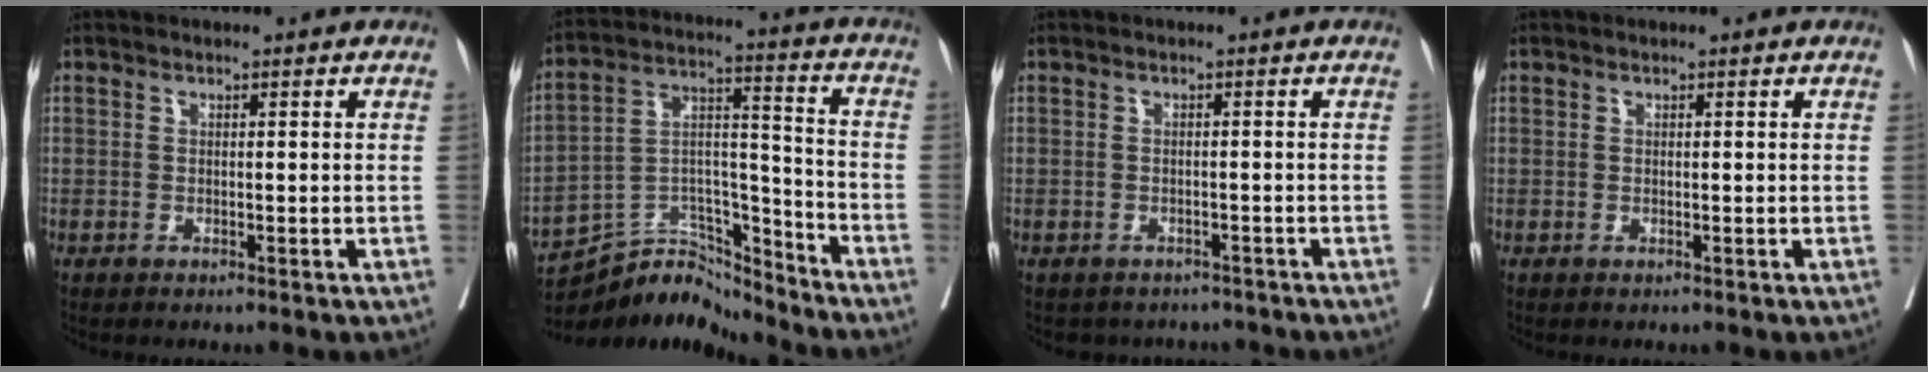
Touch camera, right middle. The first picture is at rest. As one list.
[{"total": 12.1, "force": [-11.9, 1.9, 1.3], "torque": [-0.014, 0.046, -0.214]}, {"total": 5.2, "force": [-4.7, 2.2, 0.1], "torque": [0.008, 0.013, -0.052]}, {"total": 0.0}]